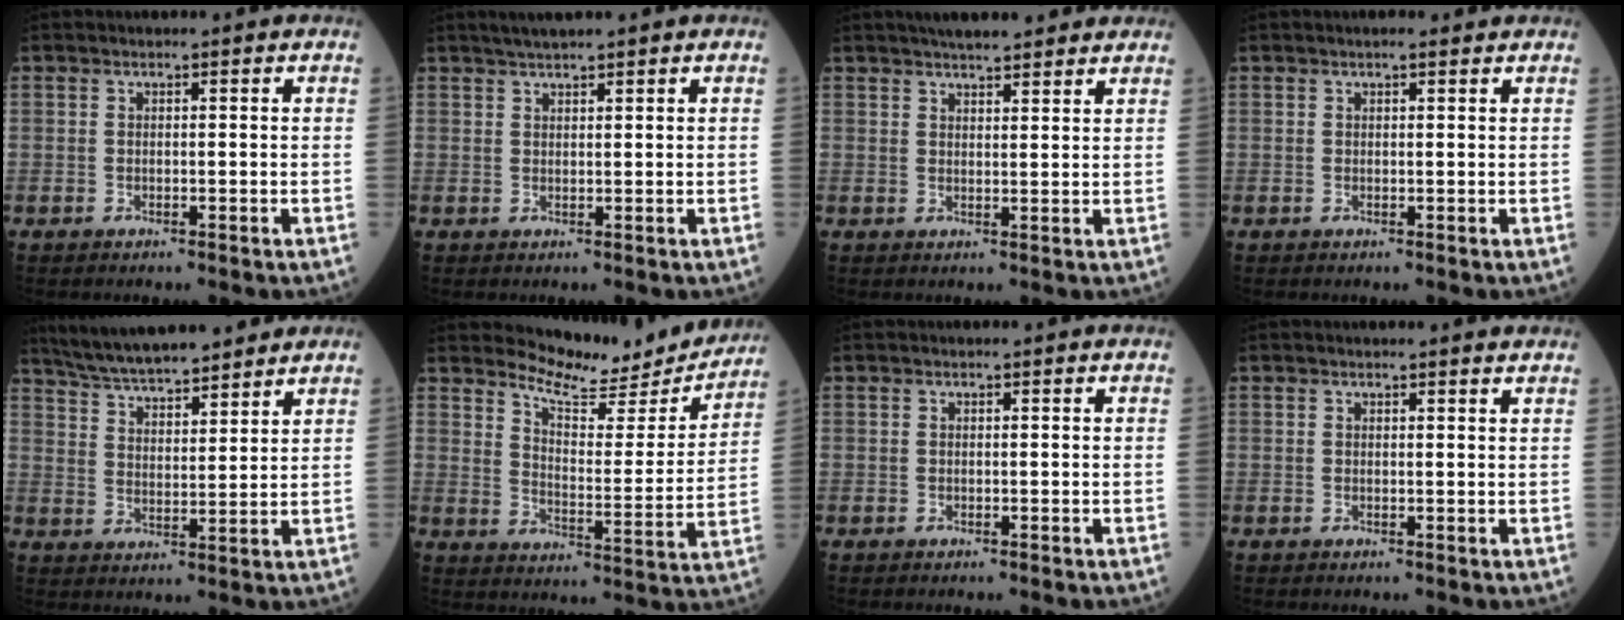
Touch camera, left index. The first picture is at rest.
{"total": 3.3, "force": [2.8, 0.0, 1.8], "torque": [-0.031, 0.020, 0.049]}
{"total": 8.4, "force": [7.1, 1.5, 4.1], "torque": [-0.056, 0.026, 0.098]}
{"total": 1.9, "force": [1.5, 0.3, 1.0], "torque": [-0.017, 0.011, 0.021]}
{"total": 13.9, "force": [12.4, 2.3, 6.0], "torque": [-0.103, 0.022, 0.204]}
{"total": 13.8, "force": [13.4, 2.2, 2.5], "torque": [-0.038, -0.039, 0.178]}
{"total": 0.0}
{"total": 2.2, "force": [2.1, -0.1, 0.5], "torque": [-0.013, -0.004, 0.017]}